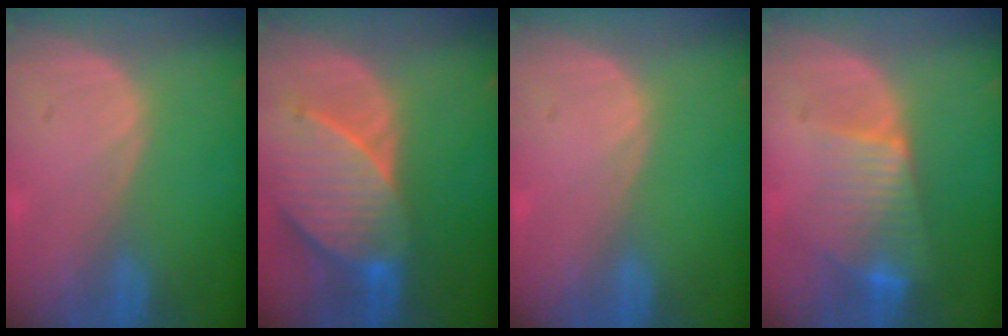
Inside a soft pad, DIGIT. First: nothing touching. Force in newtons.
{"total": 9.6, "press": 8.7, "slide": 4.0}
{"total": 0.0}
{"total": 7.5, "press": 6.5, "slide": 3.7}